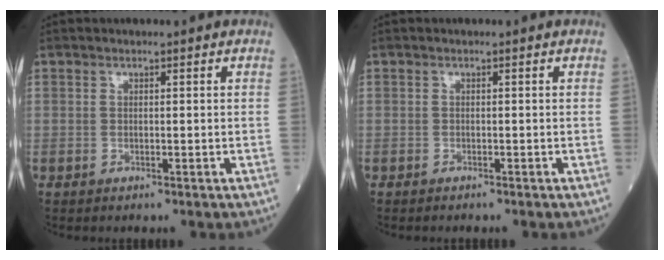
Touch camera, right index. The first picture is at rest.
{"total": 0.5, "force": [-0.5, 0.0, 0.0], "torque": [-0.004, -0.001, -0.011]}